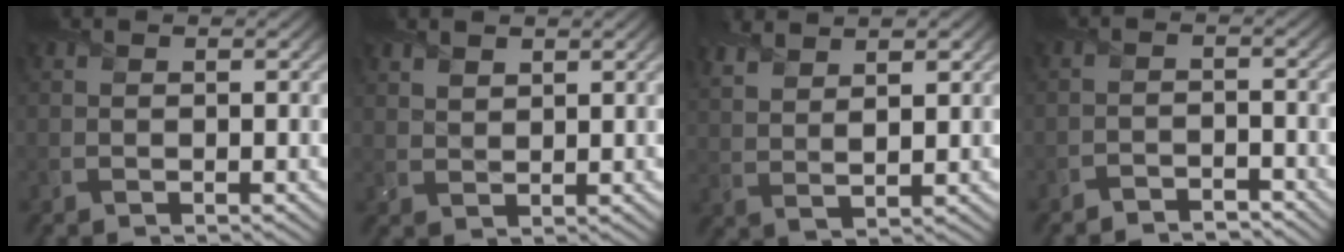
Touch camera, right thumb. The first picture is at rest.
{"total": 2.2, "force": [1.8, 1.0, 0.9], "torque": [-0.023, -0.001, 0.043]}
{"total": 6.6, "force": [4.6, 2.0, 4.3], "torque": [-0.086, 0.004, 0.077]}
{"total": 2.9, "force": [-2.7, 0.5, 0.8], "torque": [-0.009, 0.001, -0.047]}